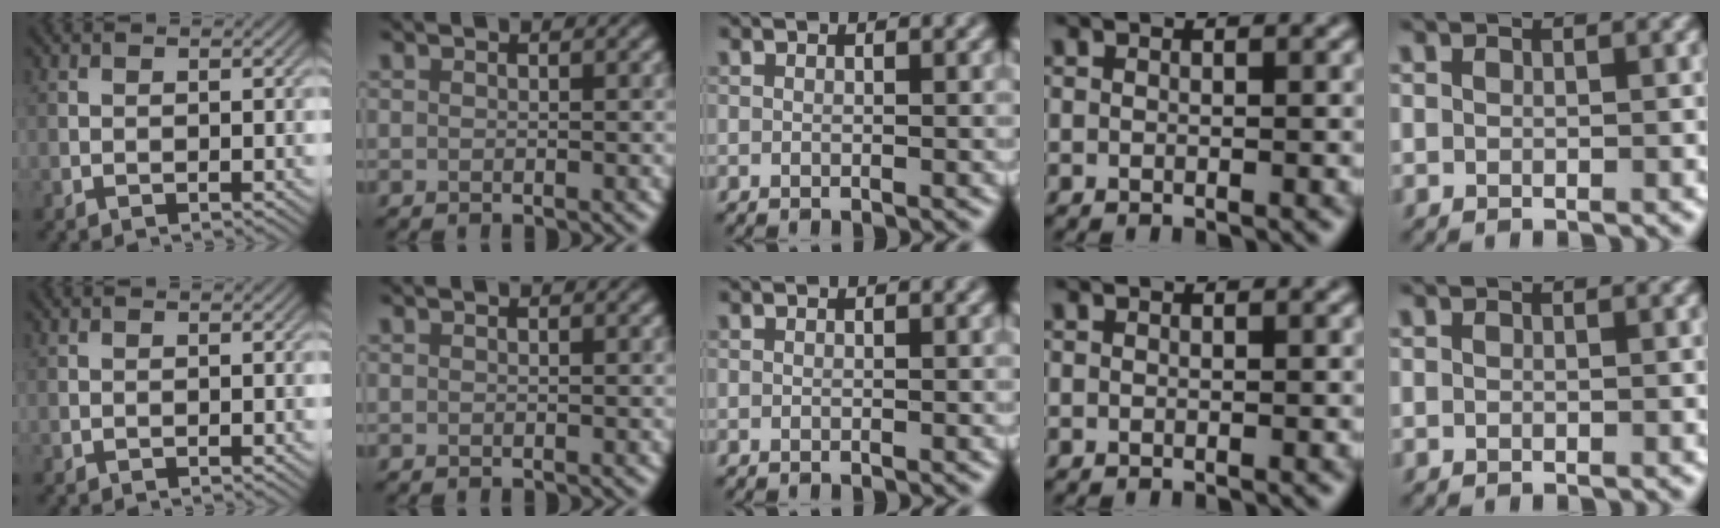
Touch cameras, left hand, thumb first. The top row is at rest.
{}